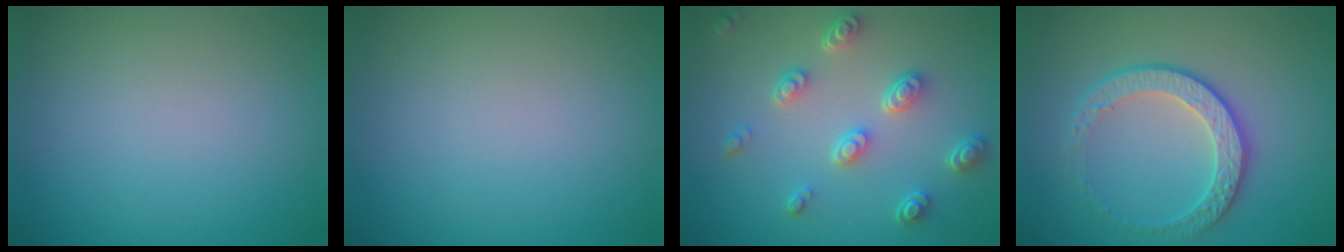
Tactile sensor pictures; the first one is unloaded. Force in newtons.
{"total": 0.0}
{"total": 4.3, "press": 3.3, "slide": 2.8}
{"total": 3.9, "press": 3.4, "slide": 1.7}